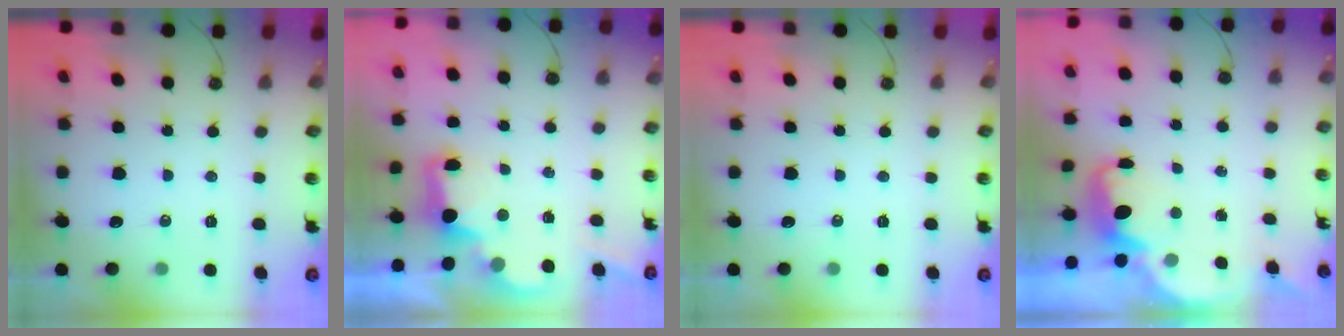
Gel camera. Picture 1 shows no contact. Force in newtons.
{"total": 2.7, "press": 2.6, "slide": 0.5}
{"total": 0.0}
{"total": 2.2, "press": 2.1, "slide": 0.6}